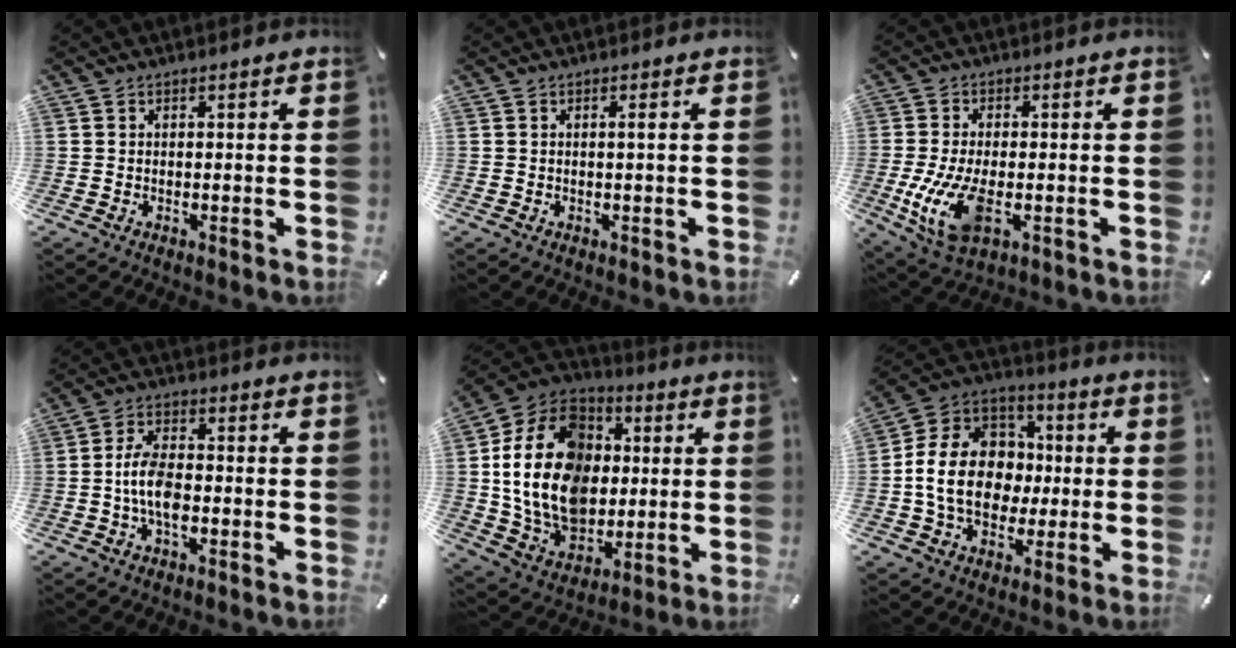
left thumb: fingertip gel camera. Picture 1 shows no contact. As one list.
[{"total": 1.1, "force": [0.1, 0.0, 1.1], "torque": [-0.019, 0.000, -0.001]}, {"total": 12.1, "force": [-2.4, 6.2, 10.1], "torque": [-0.223, -0.014, -0.038]}, {"total": 8.0, "force": [-1.7, 4.2, 6.6], "torque": [-0.137, 0.010, -0.033]}, {"total": 22.2, "force": [1.4, 17.5, 13.7], "torque": [-0.283, 0.002, 0.030]}, {"total": 16.4, "force": [-2.1, 13.8, 8.7], "torque": [-0.183, 0.022, -0.034]}]